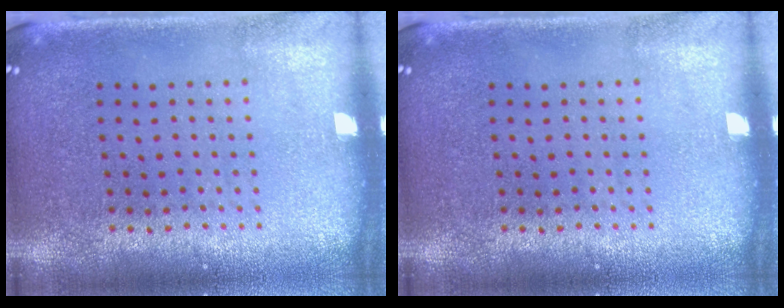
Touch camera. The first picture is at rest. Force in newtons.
{"total": 0.0}